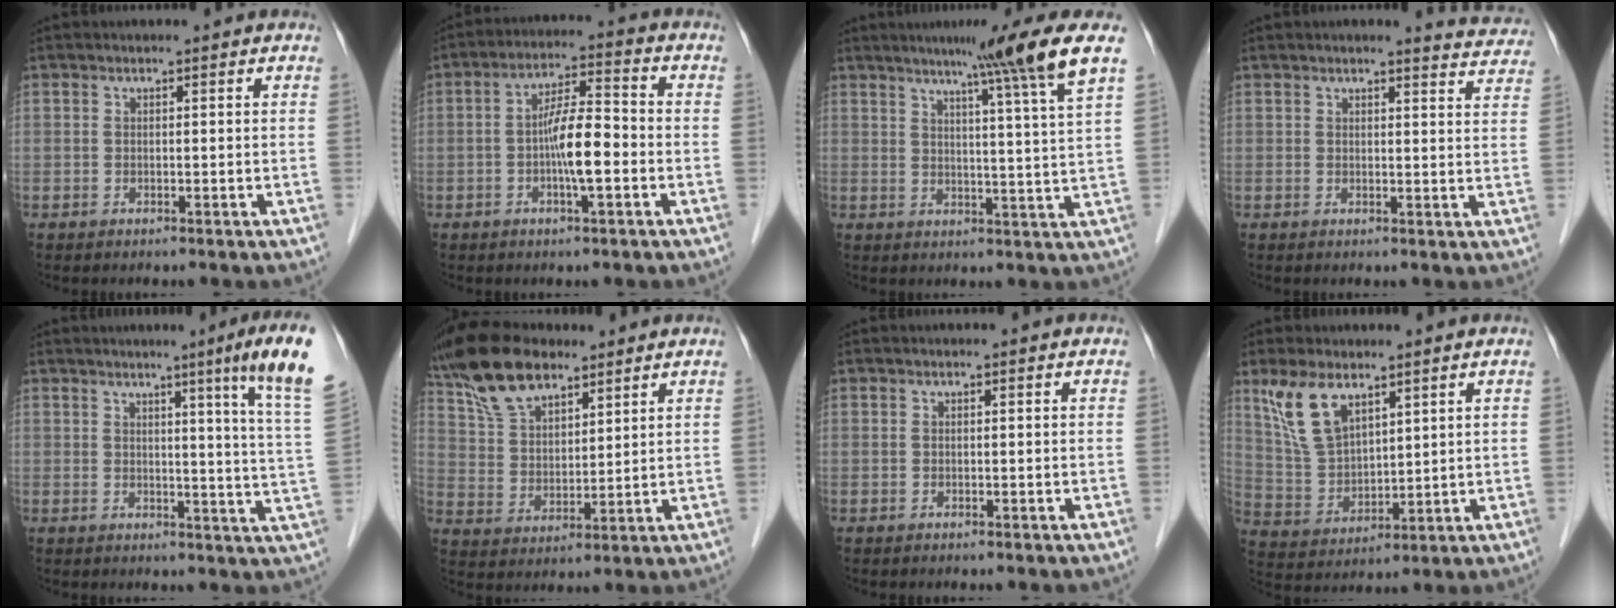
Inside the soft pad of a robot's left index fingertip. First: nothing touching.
{"total": 7.6, "force": [-1.8, 1.2, 7.3], "torque": [-0.136, 0.008, -0.036]}
{"total": 10.2, "force": [6.7, -2.9, 7.0], "torque": [-0.109, -0.010, 0.088]}
{"total": 5.8, "force": [5.8, 0.6, 0.5], "torque": [0.002, -0.023, 0.043]}
{"total": 11.4, "force": [7.1, -2.3, 8.6], "torque": [-0.108, -0.032, 0.067]}
{"total": 11.6, "force": [8.7, 5.1, 5.7], "torque": [-0.121, 0.028, 0.171]}
{"total": 0.0}
{"total": 8.6, "force": [5.6, 3.7, 5.2], "torque": [-0.117, 0.008, 0.126]}